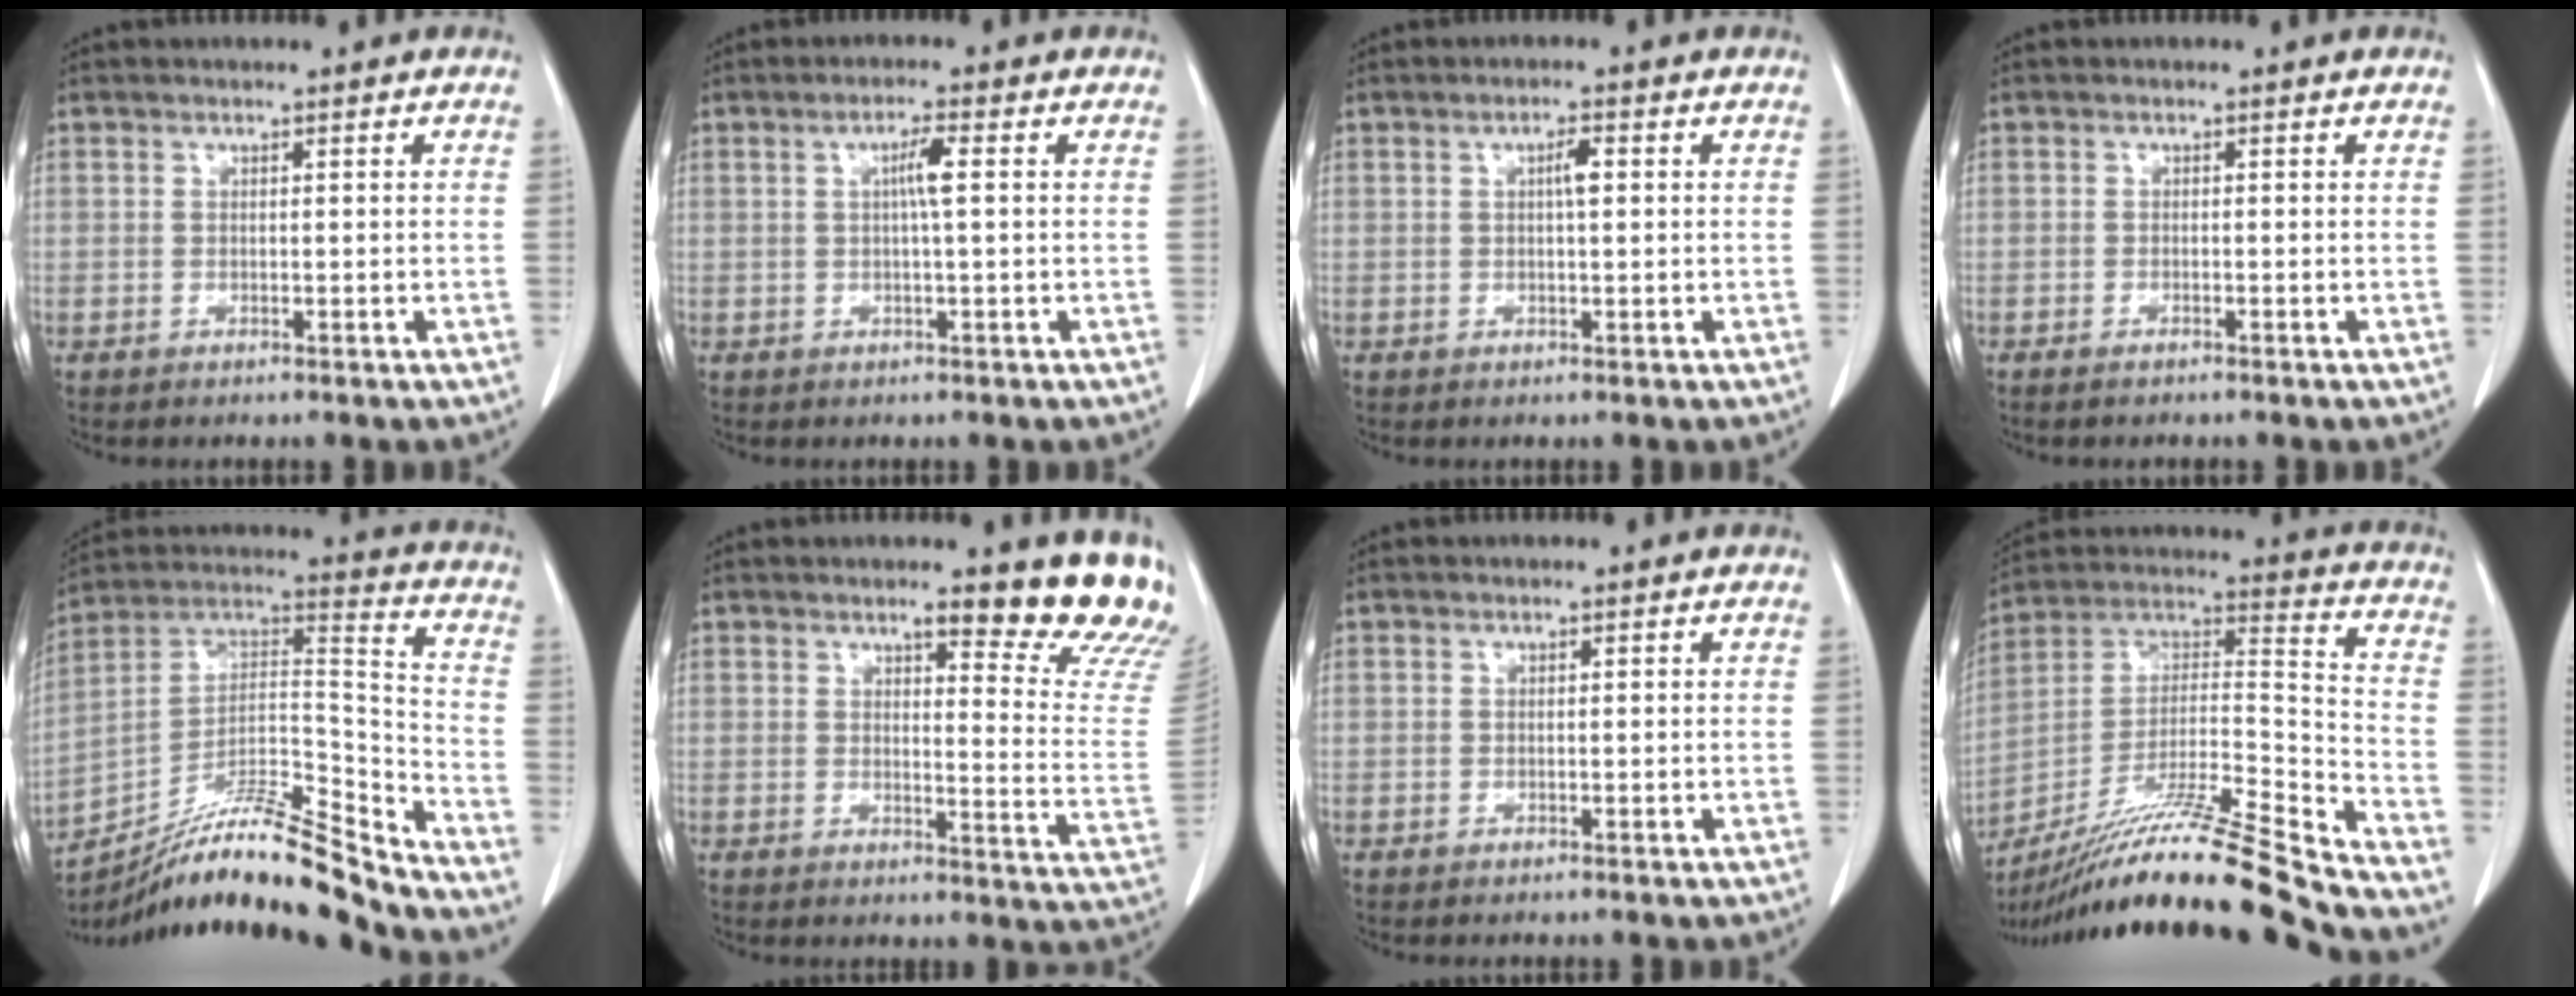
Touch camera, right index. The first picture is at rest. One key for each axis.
{"total": 3.0, "fx": 0.4, "fy": -0.1, "fz": 2.9, "tx": -0.054, "ty": 0.002, "tz": 0.006}
{"total": 2.2, "fx": 0.4, "fy": 0.3, "fz": 2.1, "tx": -0.037, "ty": 0.003, "tz": 0.007}
{"total": 0.9, "fx": -0.8, "fy": 0.2, "fz": 0.4, "tx": -0.009, "ty": -0.001, "tz": -0.012}
{"total": 19.1, "fx": -17.3, "fy": -0.3, "fz": 8.2, "tx": -0.150, "ty": 0.030, "tz": -0.304}
{"total": 12.6, "fx": 10.8, "fy": 1.0, "fz": 6.4, "tx": -0.055, "ty": -0.079, "tz": 0.104}
{"total": 0.0}
{"total": 24.8, "fx": -21.4, "fy": -1.7, "fz": 12.3, "tx": -0.214, "ty": -0.018, "tz": -0.370}